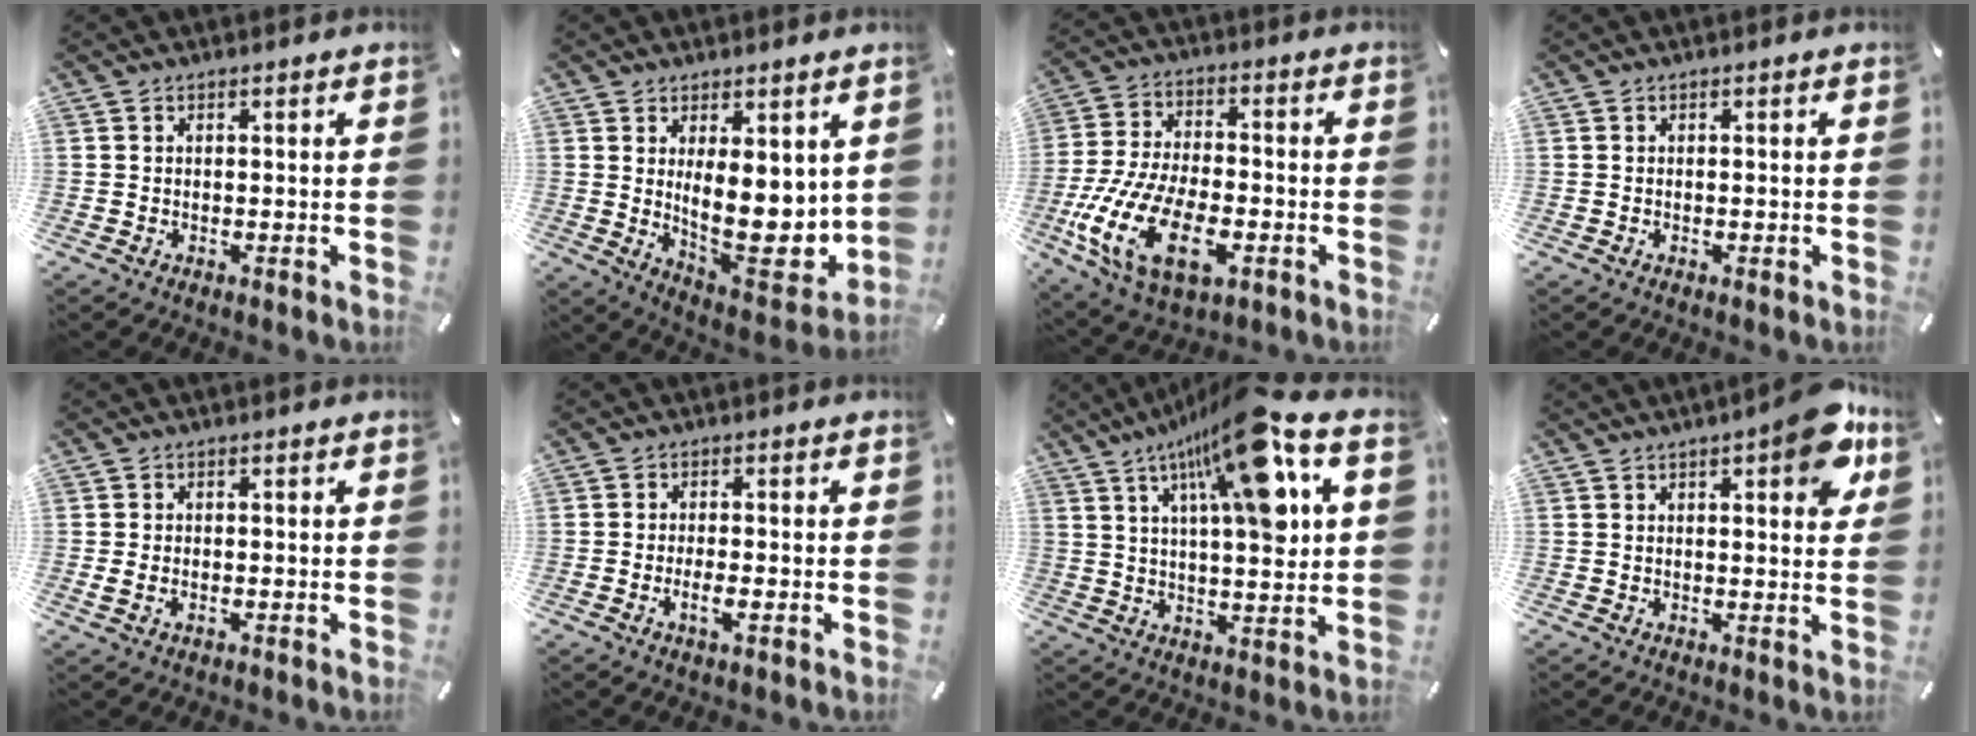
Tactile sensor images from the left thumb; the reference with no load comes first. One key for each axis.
{"total": 16.5, "fx": 1.7, "fy": 7.9, "fz": 14.4, "tx": -0.200, "ty": -0.041, "tz": 0.040}
{"total": 19.0, "fx": -7.0, "fy": 10.1, "fz": 14.5, "tx": -0.306, "ty": 0.014, "tz": -0.117}
{"total": 0.6, "fx": -0.2, "fy": 0.1, "fz": 0.6, "tx": -0.010, "ty": -0.003, "tz": -0.002}
{"total": 2.1, "fx": -0.4, "fy": 1.0, "fz": 1.8, "tx": -0.030, "ty": 0.002, "tz": -0.007}
{"total": 3.8, "fx": -1.2, "fy": 0.8, "fz": 3.5, "tx": -0.064, "ty": -0.001, "tz": -0.022}
{"total": 18.5, "fx": 8.9, "fy": 4.3, "fz": 15.6, "tx": -0.256, "ty": -0.047, "tz": 0.134}
{"total": 9.1, "fx": 4.2, "fy": 2.7, "fz": 7.6, "tx": -0.092, "ty": -0.018, "tz": 0.063}